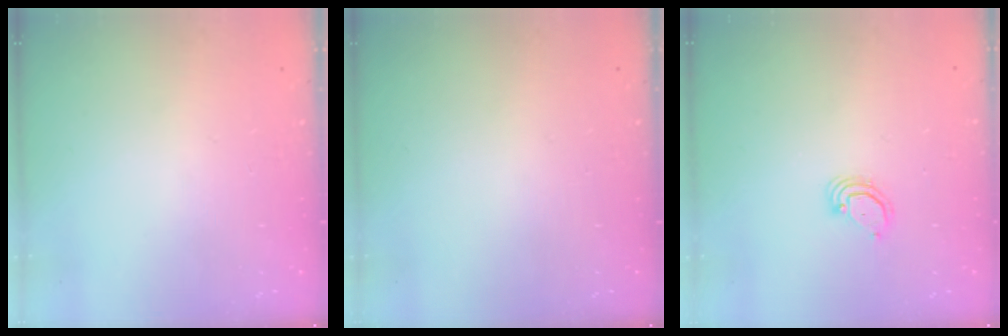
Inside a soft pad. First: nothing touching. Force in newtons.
{"total": 0.0}
{"total": 2.9, "press": 2.9, "slide": 0.3}